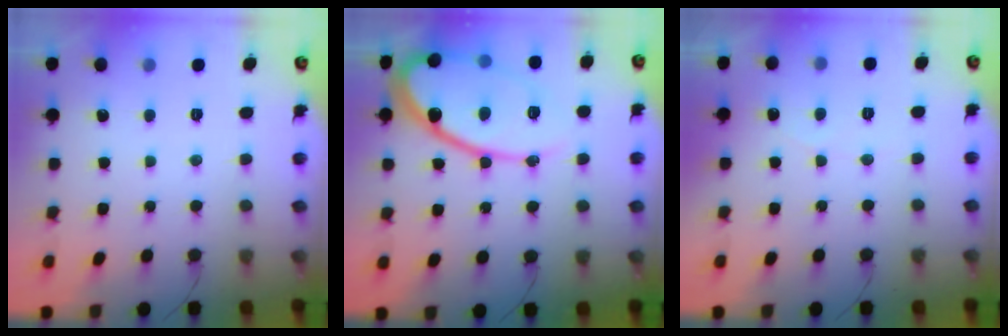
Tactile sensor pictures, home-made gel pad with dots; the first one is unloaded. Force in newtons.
{"total": 20.4, "press": 20.4, "slide": 1.7}
{"total": 1.9, "press": 1.9, "slide": 0.2}